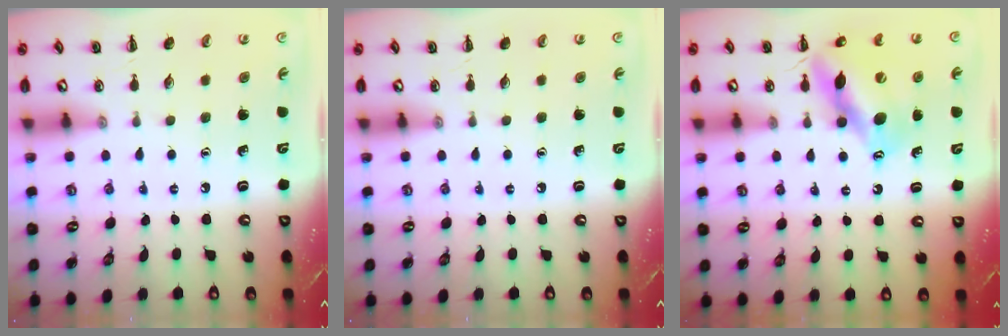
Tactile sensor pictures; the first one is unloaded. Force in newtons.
{"total": 0.0}
{"total": 12.8, "press": 12.2, "slide": 3.8}